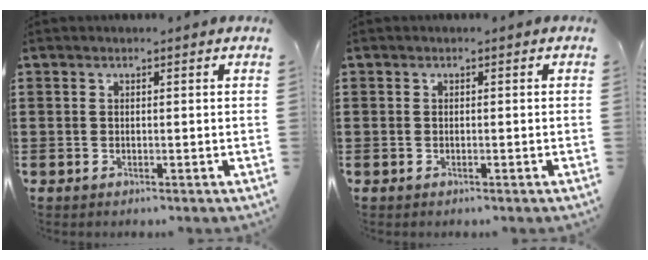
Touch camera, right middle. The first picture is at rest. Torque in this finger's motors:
{"motor_torque": [0.22, 0.15, -0.01, -0.02]}